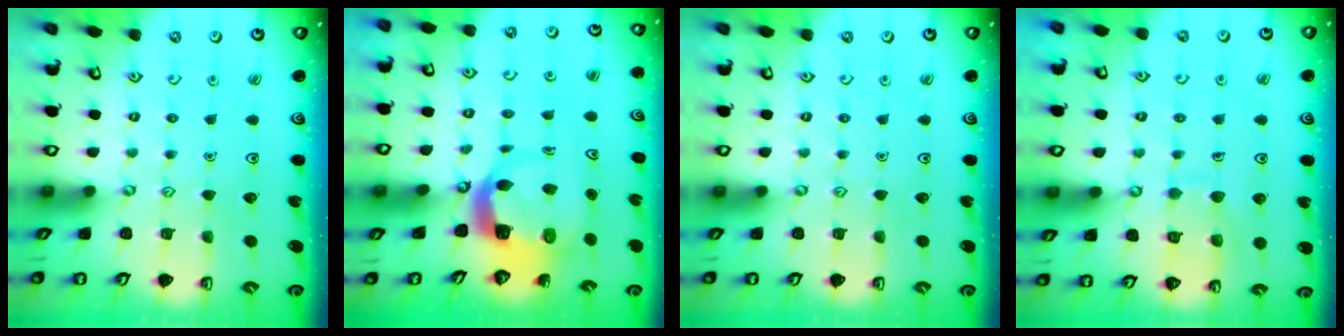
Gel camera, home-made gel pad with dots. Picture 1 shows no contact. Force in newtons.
{"total": 5.8, "press": 5.8, "slide": 0.6}
{"total": 0.0}
{"total": 8.8, "press": 8.7, "slide": 0.7}